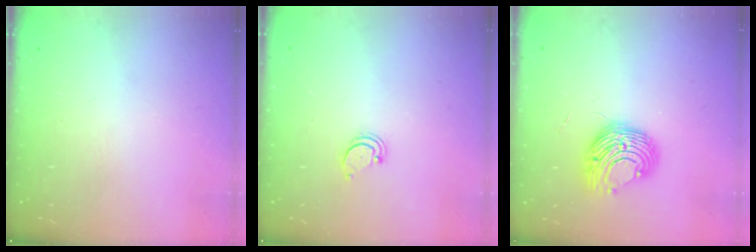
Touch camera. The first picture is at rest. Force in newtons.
{"total": 2.4, "press": 2.3, "slide": 0.5}
{"total": 9.7, "press": 9.7, "slide": 0.1}